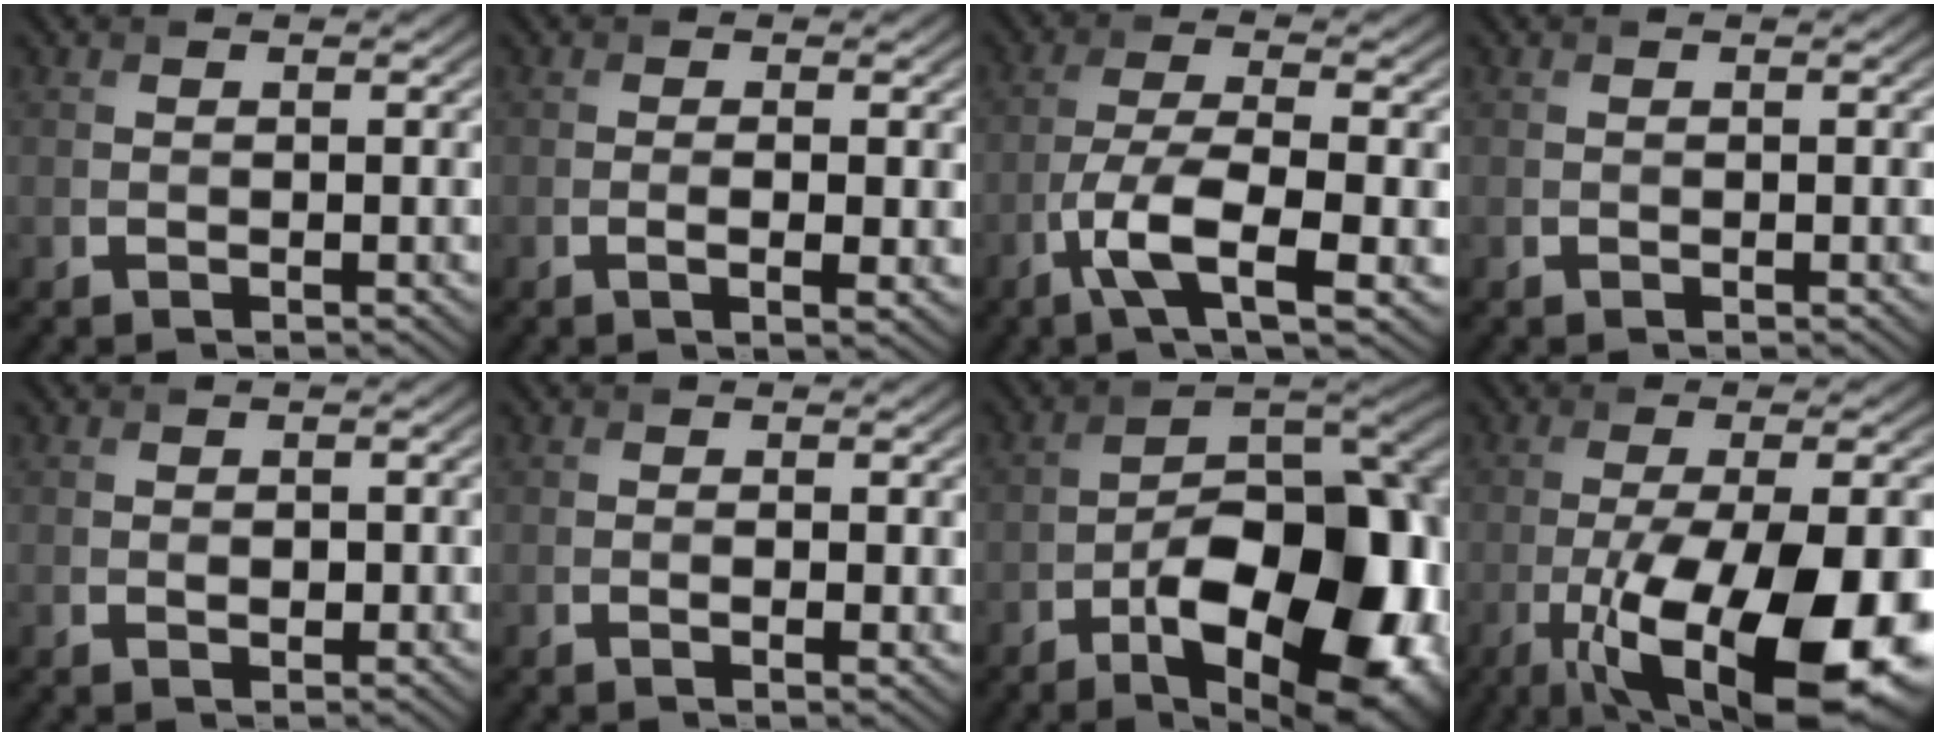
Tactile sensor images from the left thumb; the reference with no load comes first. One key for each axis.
{"total": 2.3, "fx": -0.2, "fy": 0.5, "fz": 2.2, "tx": -0.040, "ty": -0.004, "tz": -0.002}
{"total": 7.8, "fx": -3.3, "fy": 2.2, "fz": 6.8, "tx": -0.139, "ty": 0.002, "tz": -0.069}
{"total": 0.0}
{"total": 1.1, "fx": -0.1, "fy": 0.8, "fz": 0.7, "tx": -0.013, "ty": -0.003, "tz": 0.002}
{"total": 1.1, "fx": 0.0, "fy": 0.2, "fz": 1.1, "tx": -0.020, "ty": -0.002, "tz": 0.000}
{"total": 18.5, "fx": -8.0, "fy": 9.1, "fz": 13.9, "tx": -0.181, "ty": -0.016, "tz": -0.123}
{"total": 15.9, "fx": -6.5, "fy": 5.5, "fz": 13.4, "tx": -0.238, "ty": -0.023, "tz": -0.096}